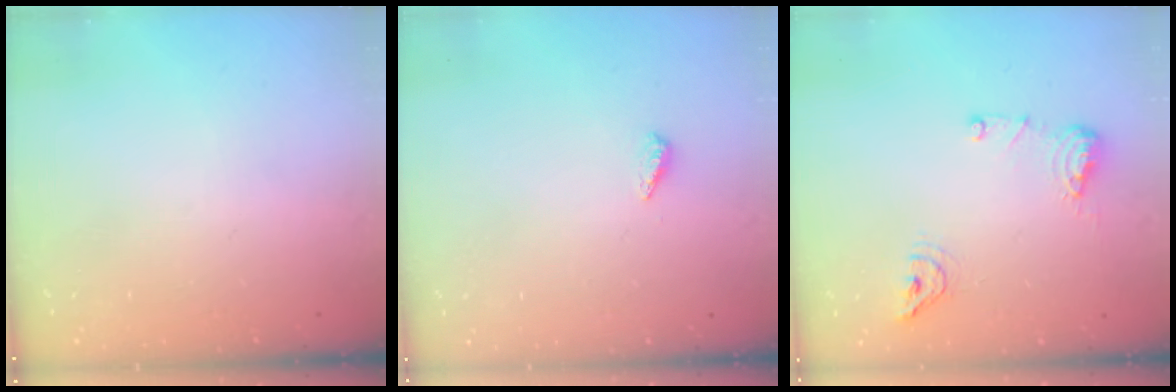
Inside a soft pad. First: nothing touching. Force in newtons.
{"total": 4.8, "press": 4.8, "slide": 0.4}
{"total": 8.9, "press": 8.8, "slide": 1.4}